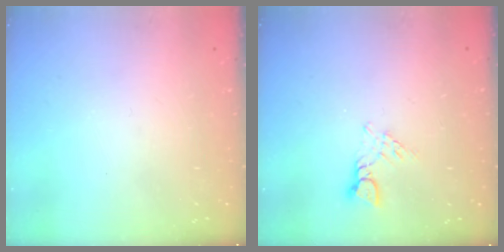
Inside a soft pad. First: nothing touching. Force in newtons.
{"total": 2.8, "press": 2.8, "slide": 0.3}